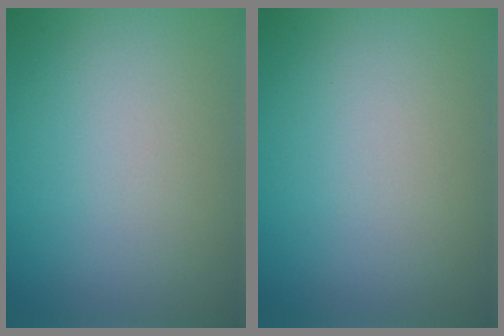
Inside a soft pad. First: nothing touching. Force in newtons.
{"total": 0.0}